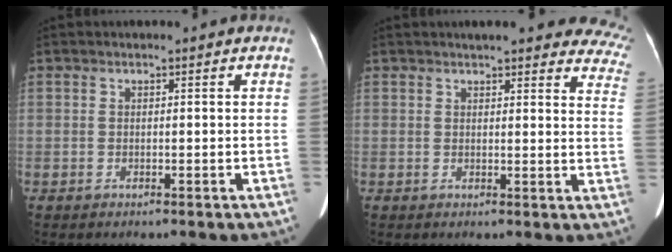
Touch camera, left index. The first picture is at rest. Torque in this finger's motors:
{"motor_torque": [0.65, -0.82, 0.33, 0.06]}